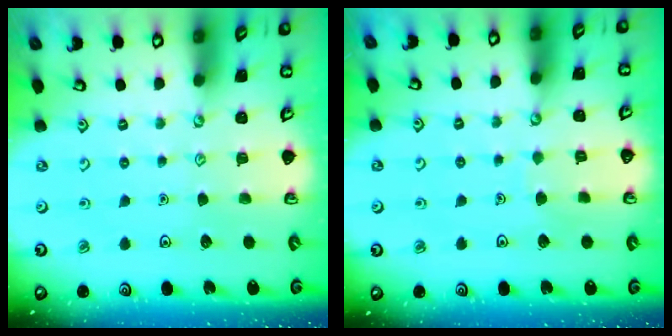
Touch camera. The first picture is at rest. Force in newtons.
{"total": 3.2, "press": 3.2, "slide": 0.3}